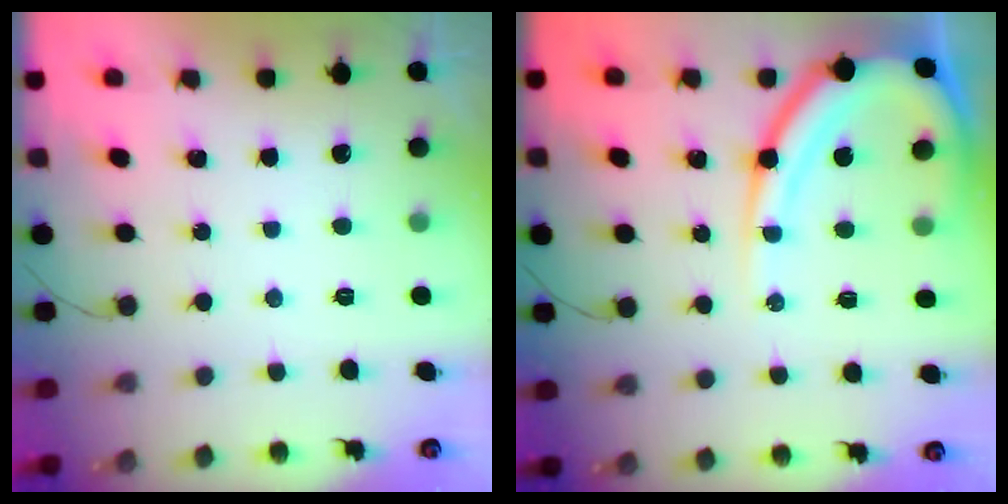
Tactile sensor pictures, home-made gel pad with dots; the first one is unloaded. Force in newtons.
{"total": 15.8, "press": 15.7, "slide": 1.8}